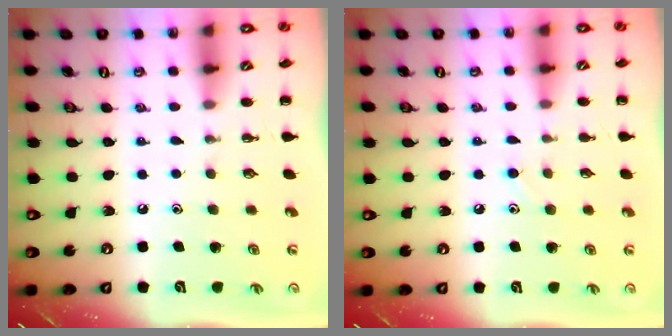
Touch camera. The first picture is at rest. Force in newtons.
{"total": 7.0, "press": 6.6, "slide": 2.3}